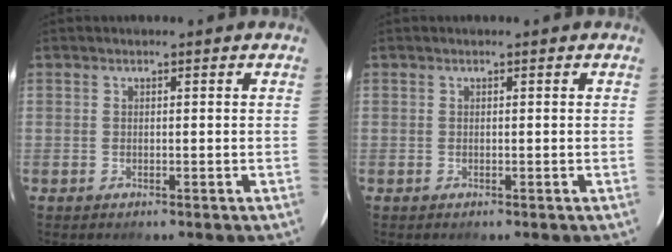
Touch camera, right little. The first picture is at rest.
{"total": 0.0}